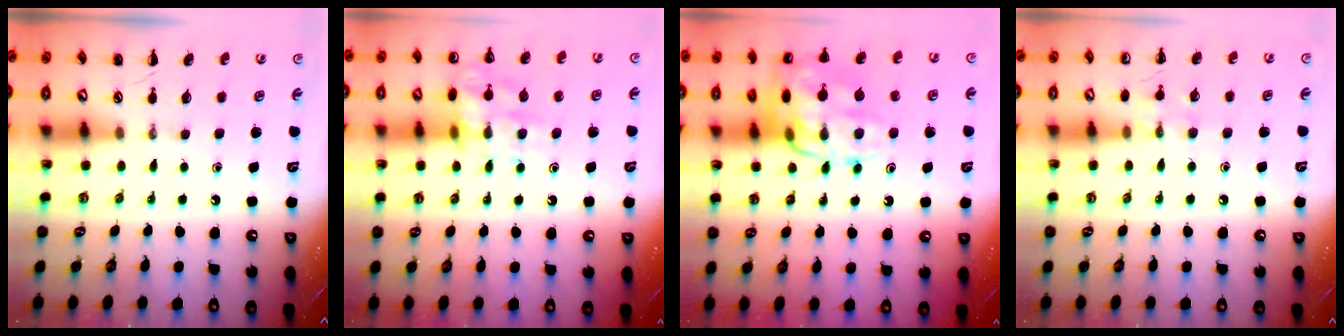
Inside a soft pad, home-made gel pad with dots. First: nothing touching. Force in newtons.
{"total": 12.4, "press": 12.4, "slide": 0.8}
{"total": 18.1, "press": 18.1, "slide": 0.8}
{"total": 6.9, "press": 6.7, "slide": 1.7}